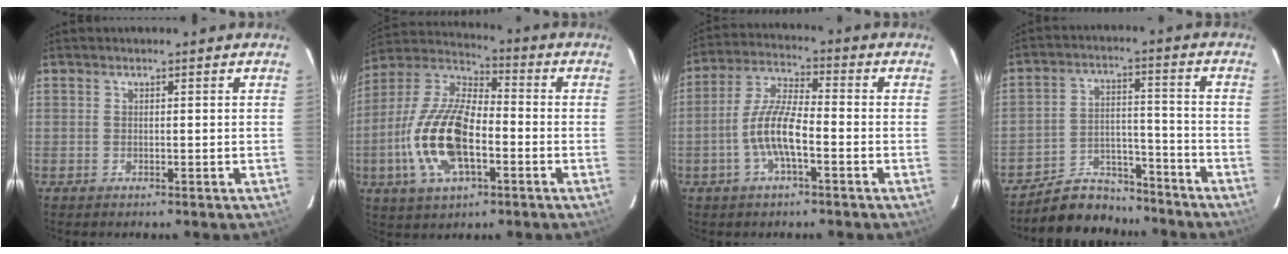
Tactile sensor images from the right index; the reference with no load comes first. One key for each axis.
{"total": 17.7, "fx": -4.6, "fy": 8.1, "fz": 15.1, "tx": -0.321, "ty": -0.002, "tz": -0.090}
{"total": 8.8, "fx": -3.1, "fy": 2.3, "fz": 8.0, "tx": -0.170, "ty": 0.007, "tz": -0.060}
{"total": 12.0, "fx": -10.9, "fy": 4.6, "fz": 2.0, "tx": -0.055, "ty": 0.030, "tz": -0.168}